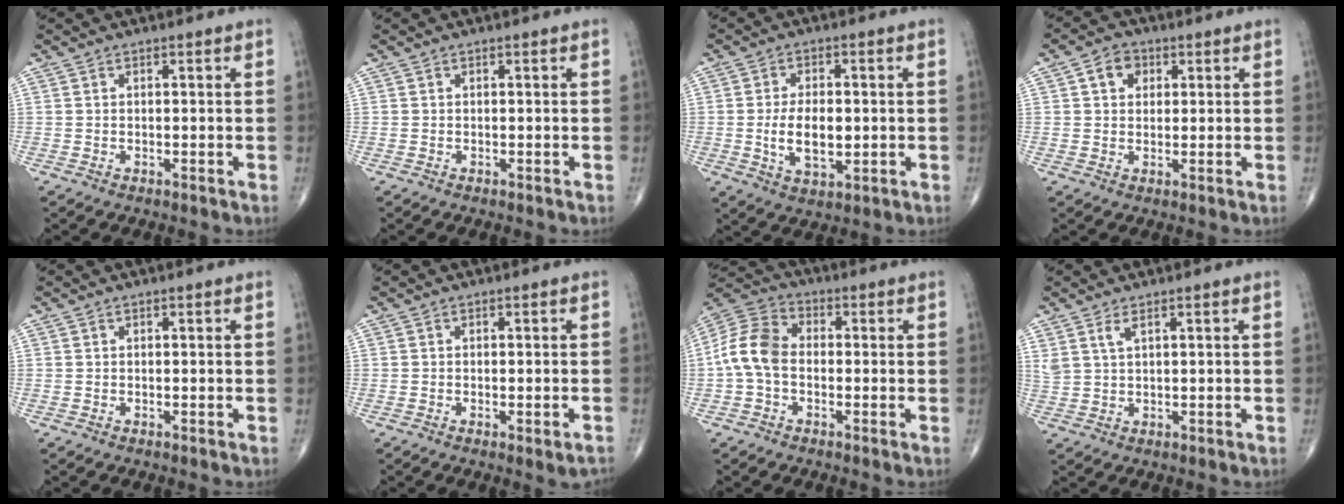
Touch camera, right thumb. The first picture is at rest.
{"total": 0.0}
{"total": 8.2, "force": [-0.6, 4.5, 6.8], "torque": [-0.111, -0.006, -0.006]}
{"total": 4.6, "force": [1.5, 3.6, 2.4], "torque": [-0.021, 0.002, 0.023]}
{"total": 0.0}
{"total": 2.5, "force": [-1.2, 0.6, 2.2], "torque": [-0.026, 0.002, -0.011]}
{"total": 9.8, "force": [-1.1, 6.8, 6.9], "torque": [-0.134, 0.028, -0.036]}
{"total": 2.8, "force": [1.7, 1.0, 2.0], "torque": [-0.048, -0.003, 0.042]}